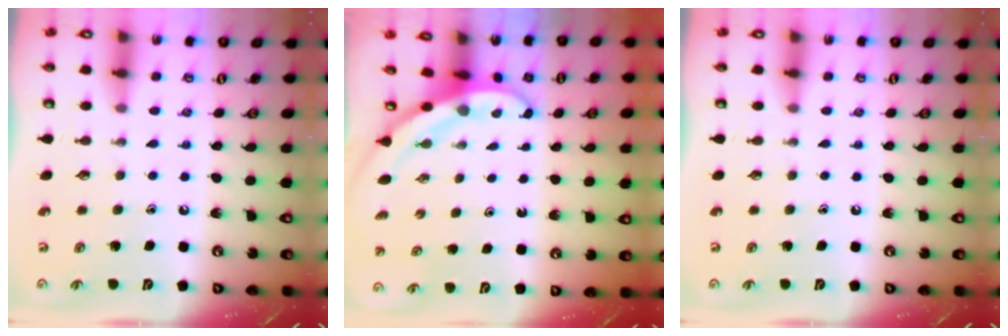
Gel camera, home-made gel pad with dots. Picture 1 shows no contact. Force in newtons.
{"total": 3.3, "press": 3.3, "slide": 0.1}
{"total": 0.0}